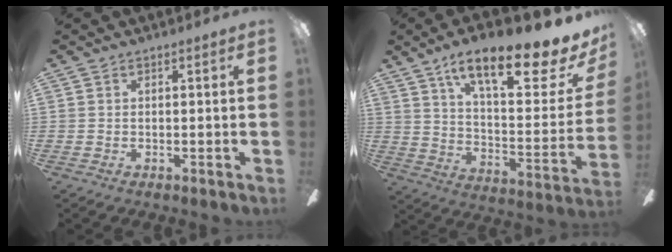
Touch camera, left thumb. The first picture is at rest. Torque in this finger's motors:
{"motor_torque": [0.54, 0.35, 1.49, -1.29, 0.21]}